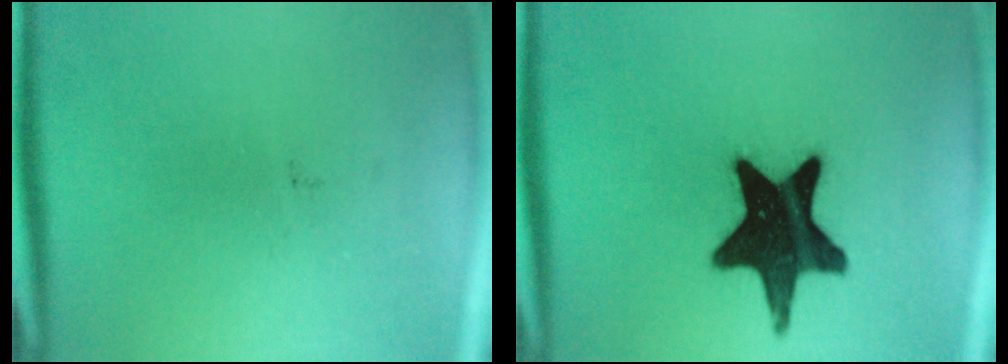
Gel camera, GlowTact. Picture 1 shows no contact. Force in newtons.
{"total": 18.6}